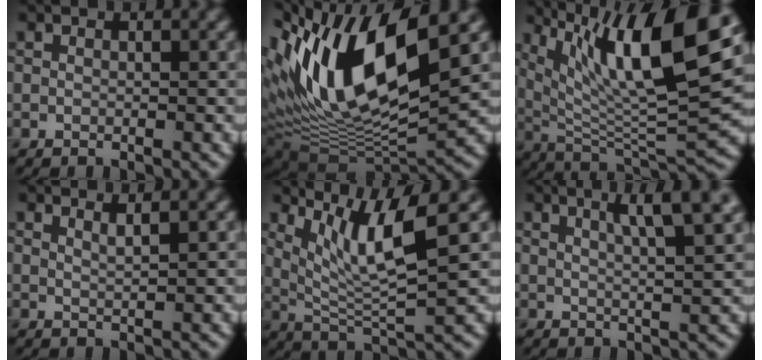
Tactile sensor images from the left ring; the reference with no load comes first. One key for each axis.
{"total": 14.8, "fx": 4.0, "fy": 5.7, "fz": 13.1, "tx": -0.241, "ty": 0.008, "tz": 0.068}
{"total": 14.2, "fx": 6.7, "fy": 3.9, "fz": 11.9, "tx": -0.197, "ty": 0.005, "tz": 0.123}
{"total": 1.6, "fx": 1.2, "fy": 0.4, "fz": 1.0, "tx": -0.007, "ty": 0.001, "tz": 0.013}
{"total": 6.6, "fx": 3.0, "fy": 1.2, "fz": 5.8, "tx": -0.106, "ty": -0.003, "tz": 0.059}
{"total": 5.6, "fx": 2.8, "fy": 1.2, "fz": 4.7, "tx": -0.052, "ty": 0.014, "tz": 0.037}